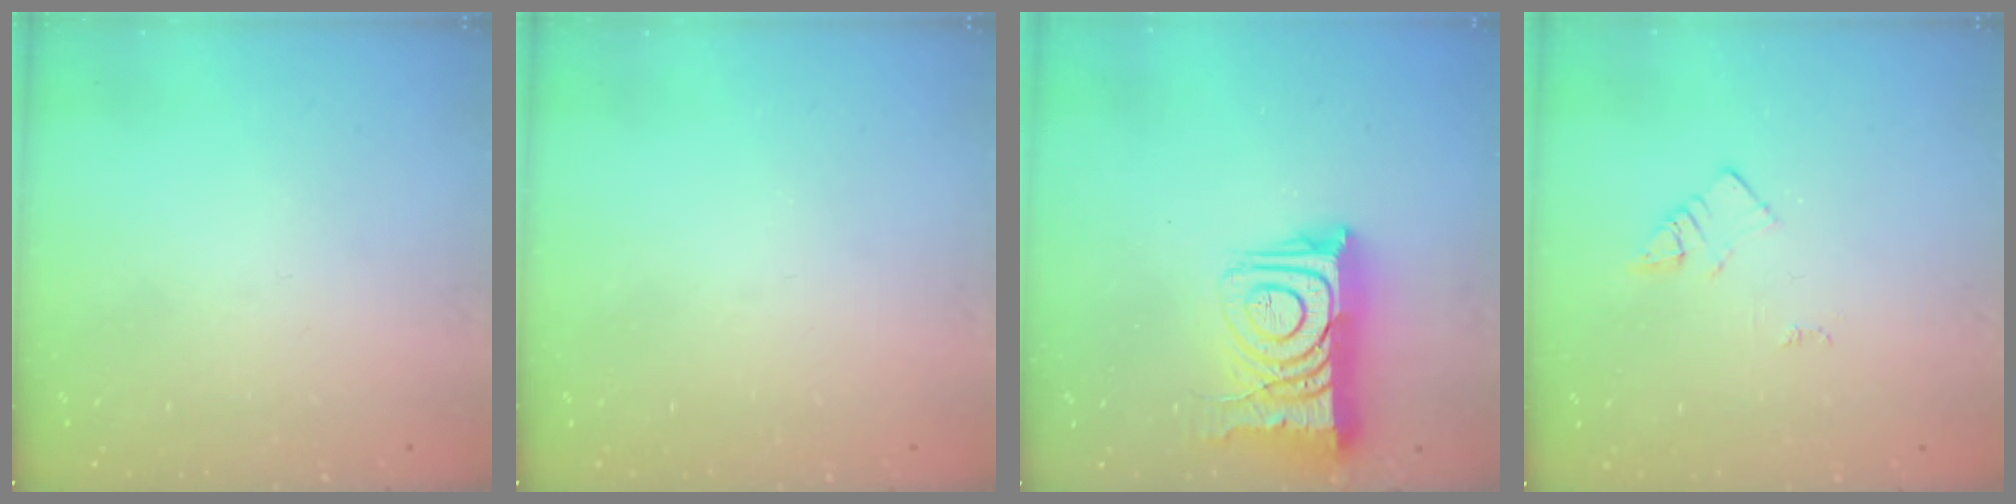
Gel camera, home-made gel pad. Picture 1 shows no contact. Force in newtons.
{"total": 0.0}
{"total": 16.4, "press": 16.3, "slide": 1.6}
{"total": 2.1, "press": 2.1, "slide": 0.3}